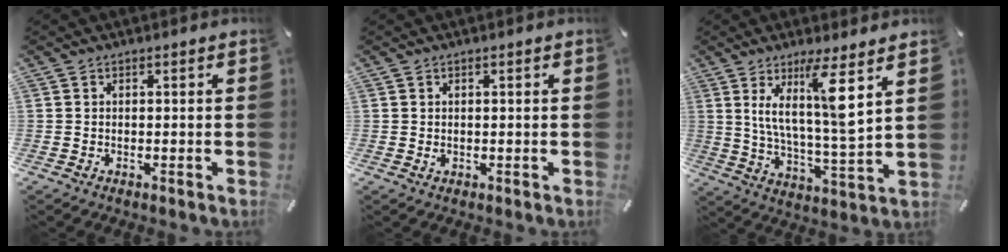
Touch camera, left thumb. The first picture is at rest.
{"total": 0.9, "force": [0.1, 0.3, 0.9], "torque": [-0.017, 0.001, 0.001]}
{"total": 13.1, "force": [6.3, 1.7, 11.4], "torque": [-0.205, -0.030, 0.097]}